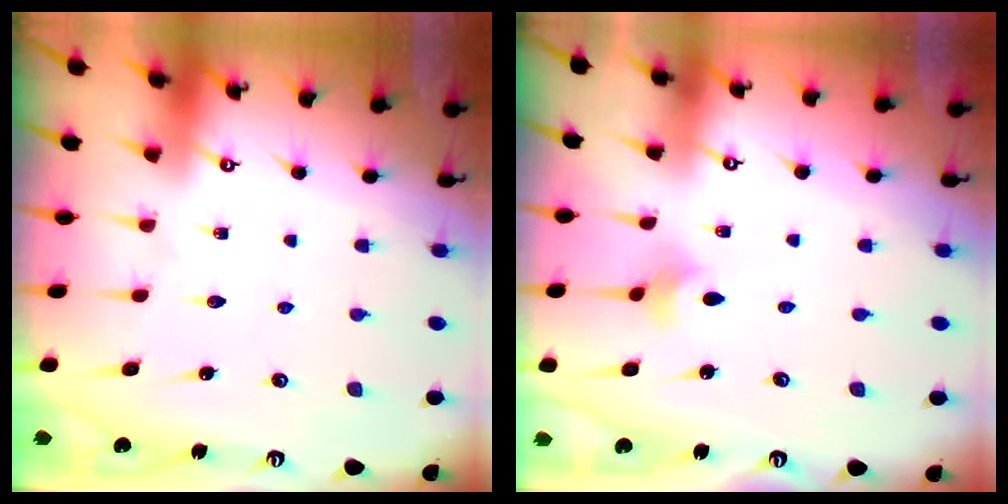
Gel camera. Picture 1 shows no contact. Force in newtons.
{"total": 2.1, "press": 2.1, "slide": 0.5}